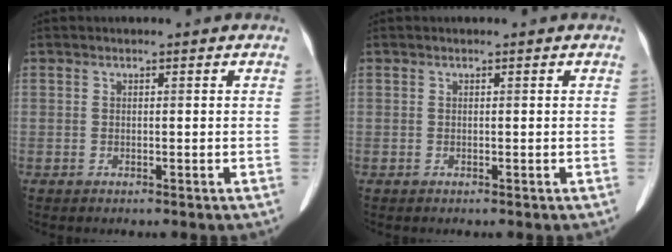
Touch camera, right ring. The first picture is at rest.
{"total": 0.0}